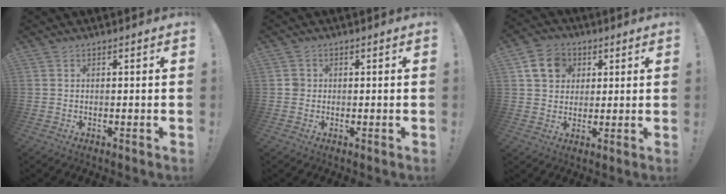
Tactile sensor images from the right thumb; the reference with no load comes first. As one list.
[{"total": 2.0, "force": [-0.1, 1.9, 0.7], "torque": [-0.007, 0.005, -0.003]}, {"total": 10.3, "force": [4.1, 8.6, 4.1], "torque": [-0.063, -0.006, 0.086]}]